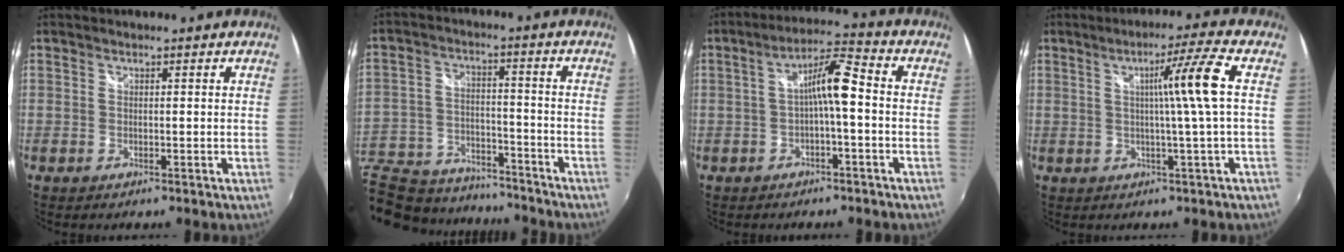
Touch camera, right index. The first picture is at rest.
{"total": 22.9, "force": [-15.8, 12.6, 10.8], "torque": [-0.276, -0.017, -0.229]}
{"total": 6.8, "force": [-1.1, 0.9, 6.7], "torque": [-0.131, 0.018, -0.019]}
{"total": 7.9, "force": [0.8, -2.1, 7.6], "torque": [-0.114, 0.007, 0.013]}